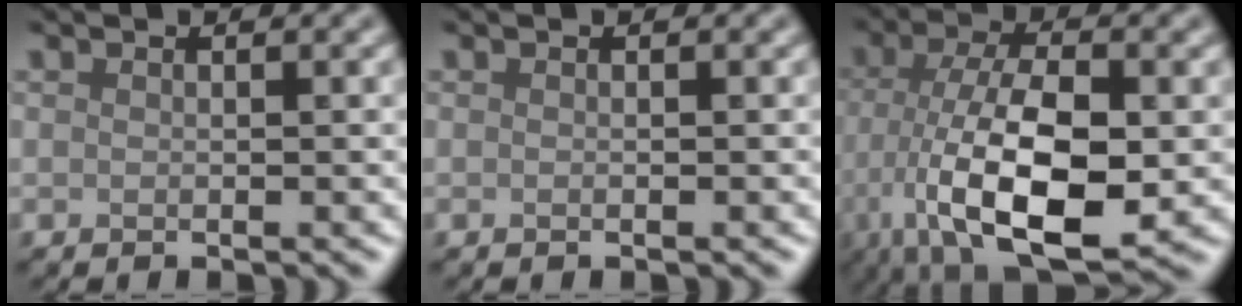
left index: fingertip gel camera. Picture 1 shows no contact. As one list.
[{"total": 0.0}, {"total": 12.5, "force": [-3.1, 5.3, 10.9], "torque": [-0.201, -0.009, -0.055]}]